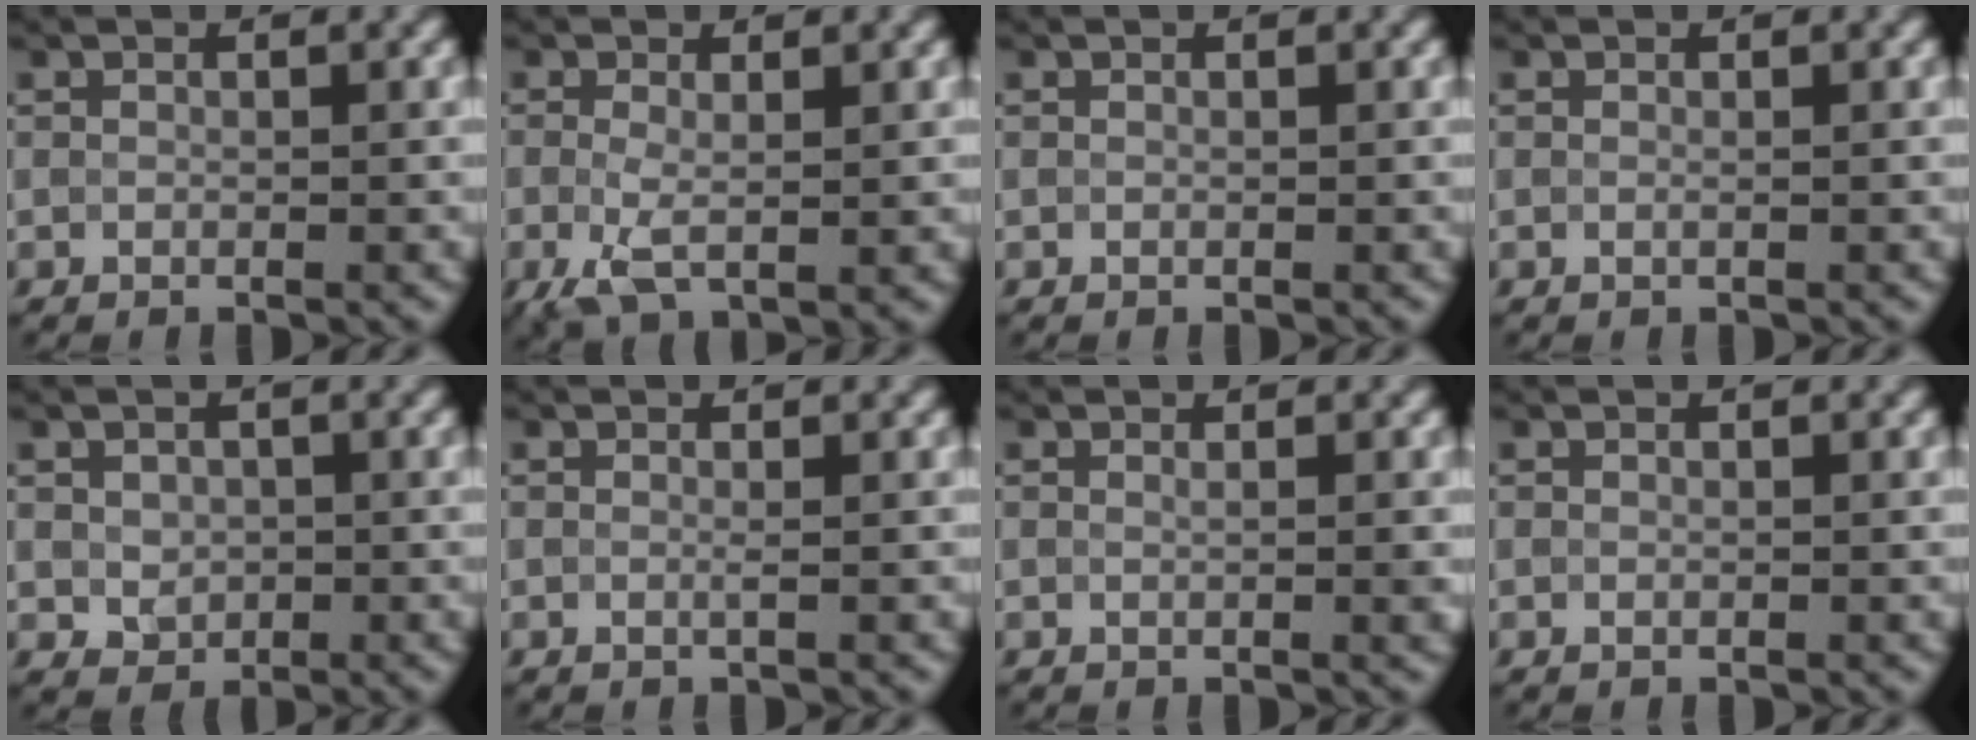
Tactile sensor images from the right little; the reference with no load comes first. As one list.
[{"total": 2.5, "force": [-0.7, 0.9, 2.2], "torque": [-0.062, -0.005, -0.013]}, {"total": 0.0}, {"total": 0.0}, {"total": 2.0, "force": [-0.4, 1.9, 0.5], "torque": [-0.016, -0.003, -0.002]}, {"total": 0.0}, {"total": 1.0, "force": [0.3, 0.4, 0.8], "torque": [-0.004, 0.005, -0.006]}, {"total": 0.0}]